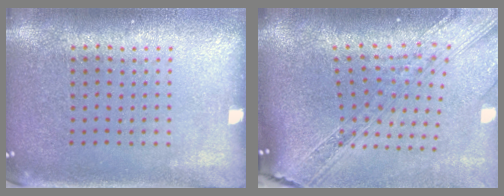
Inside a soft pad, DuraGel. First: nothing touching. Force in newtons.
{"total": 3.5, "press": 2.6, "slide": 2.3}